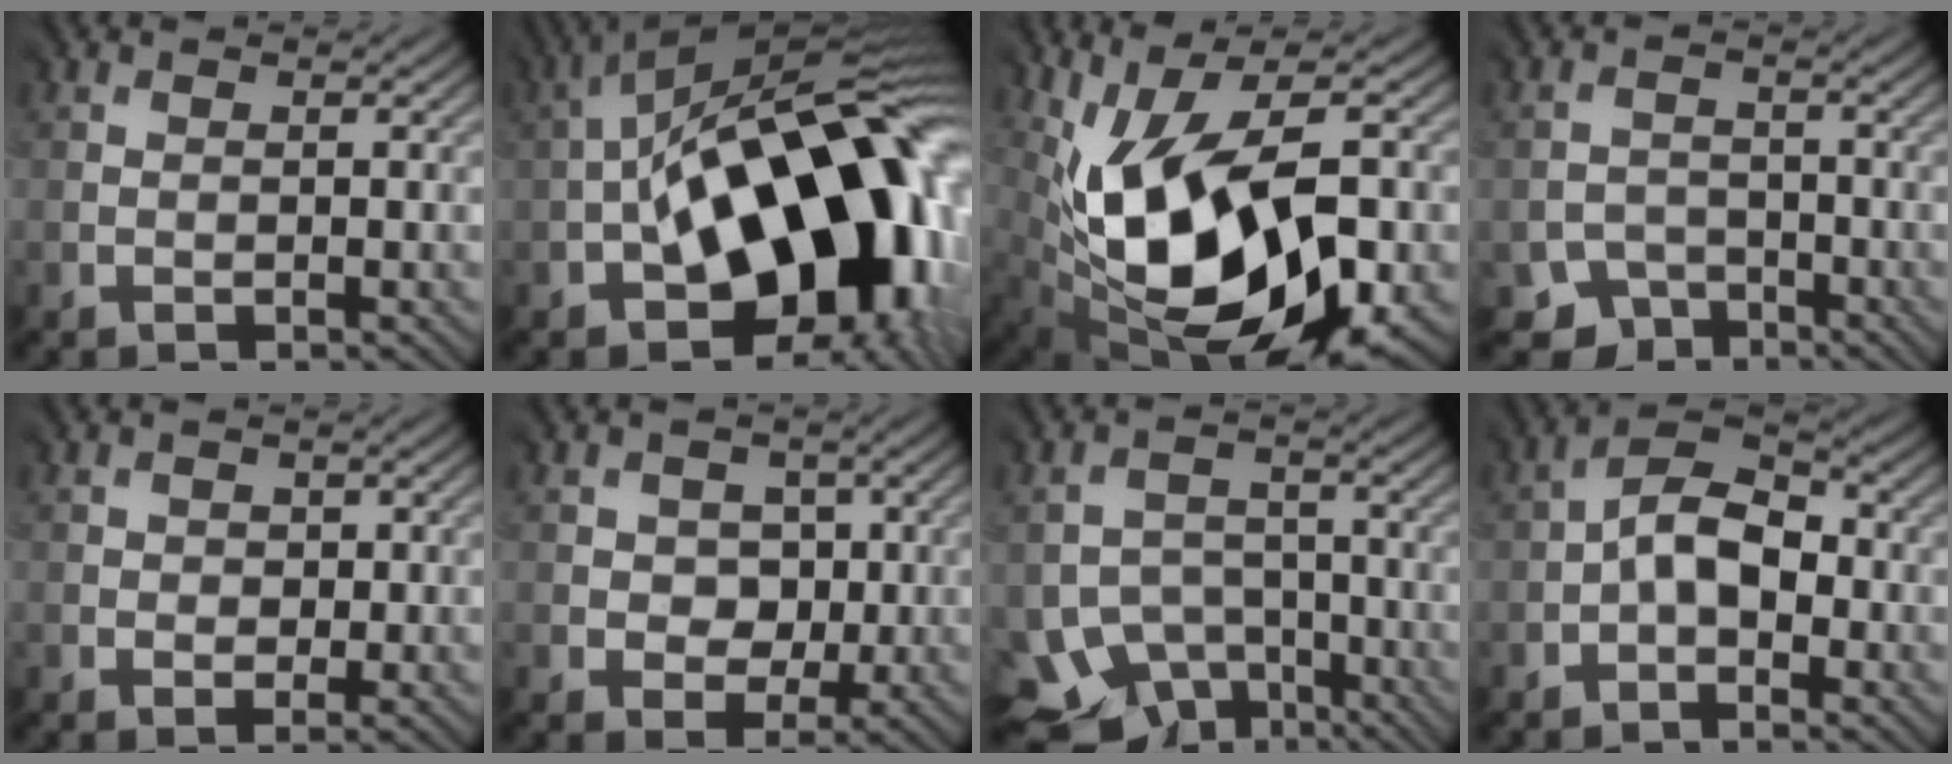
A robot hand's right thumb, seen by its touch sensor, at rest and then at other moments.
{"total": 20.3, "force": [-3.7, 11.1, 16.5], "torque": [-0.243, -0.006, -0.051]}
{"total": 15.7, "force": [-1.5, 7.9, 13.5], "torque": [-0.236, -0.022, -0.009]}
{"total": 3.1, "force": [-2.5, 1.8, -0.4], "torque": [0.018, -0.004, -0.047]}
{"total": 1.6, "force": [0.3, 1.3, 0.8], "torque": [-0.009, -0.004, 0.008]}
{"total": 3.6, "force": [0.3, 3.1, 1.7], "torque": [-0.021, -0.005, 0.001]}
{"total": 8.7, "force": [-6.1, 5.4, 2.9], "torque": [-0.059, -0.029, -0.101]}
{"total": 7.0, "force": [-0.9, 4.1, 5.6], "torque": [-0.096, 0.014, -0.026]}